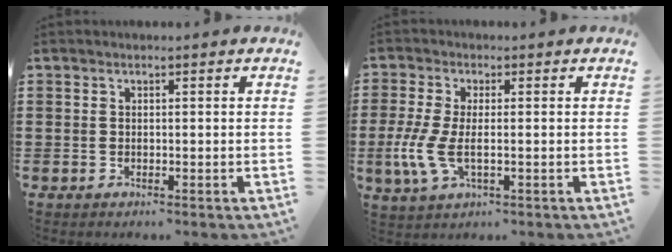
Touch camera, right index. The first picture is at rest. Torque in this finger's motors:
{"motor_torque": [1.82, 0.32, 0.64, 0.20]}